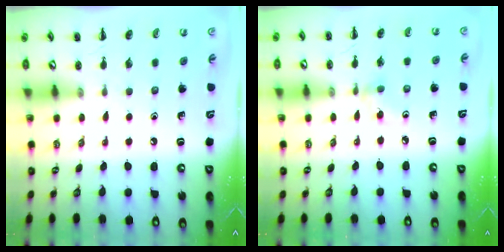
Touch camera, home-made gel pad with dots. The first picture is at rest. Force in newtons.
{"total": 2.9, "press": 2.7, "slide": 1.0}